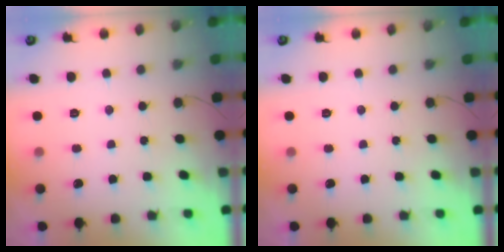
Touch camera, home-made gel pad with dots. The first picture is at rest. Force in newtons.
{"total": 0.0}